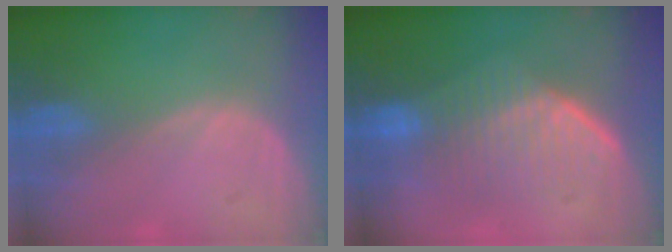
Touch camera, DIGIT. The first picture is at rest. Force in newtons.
{"total": 7.5, "press": 7.5, "slide": 0.4}